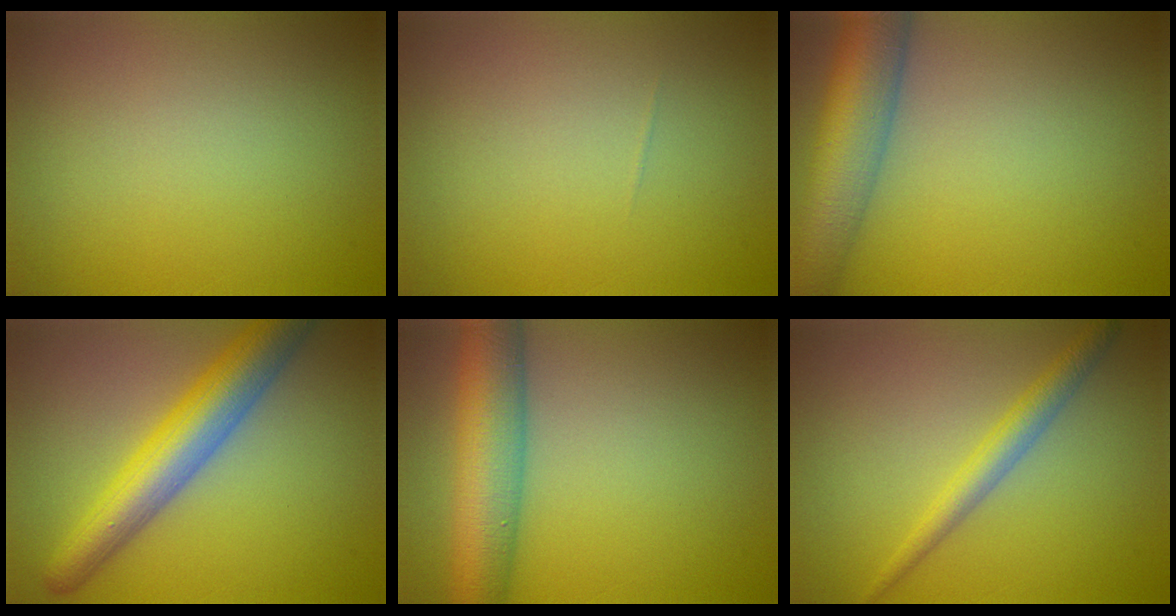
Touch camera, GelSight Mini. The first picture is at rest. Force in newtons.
{"total": 0.0}
{"total": 8.2, "press": 8.2, "slide": 0.3}
{"total": 6.9, "press": 6.9, "slide": 0.1}
{"total": 7.4, "press": 7.4, "slide": 0.3}
{"total": 2.4, "press": 2.4, "slide": 0.1}